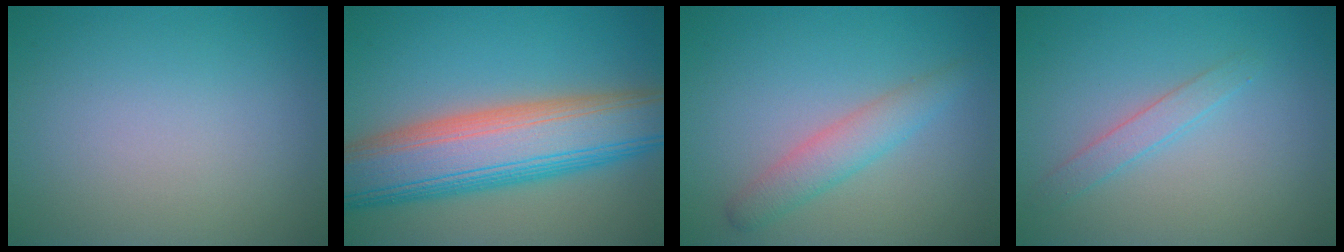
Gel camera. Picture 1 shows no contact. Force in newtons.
{"total": 11.4, "press": 11.4, "slide": 0.4}
{"total": 2.7, "press": 2.7, "slide": 0.0}
{"total": 1.6, "press": 1.6, "slide": 0.0}